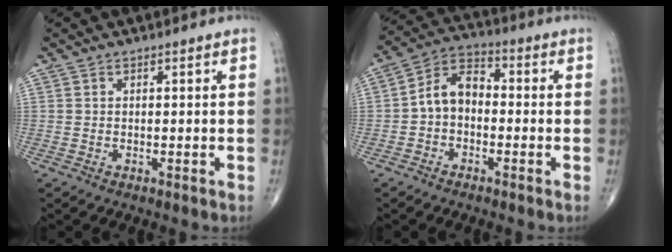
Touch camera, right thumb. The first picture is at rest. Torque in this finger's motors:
{"motor_torque": [0.24, 0.23, 0.24, -0.09, 0.08]}